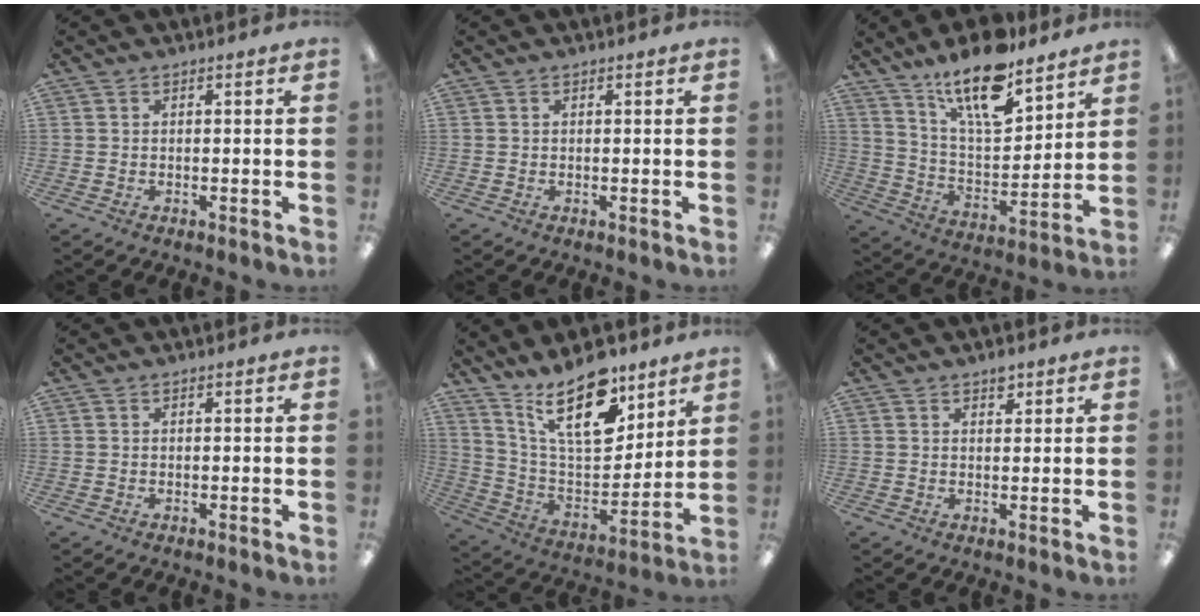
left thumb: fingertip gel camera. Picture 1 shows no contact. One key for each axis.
{"total": 0.0}
{"total": 17.7, "fx": 13.2, "fy": 5.8, "fz": 10.3, "tx": -0.174, "ty": -0.076, "tz": 0.221}
{"total": 0.0}
{"total": 20.6, "fx": 13.4, "fy": 8.7, "fz": 13.0, "tx": -0.237, "ty": -0.075, "tz": 0.231}
{"total": 2.3, "fx": 1.7, "fy": 1.2, "fz": 1.1, "tx": -0.006, "ty": -0.007, "tz": 0.027}